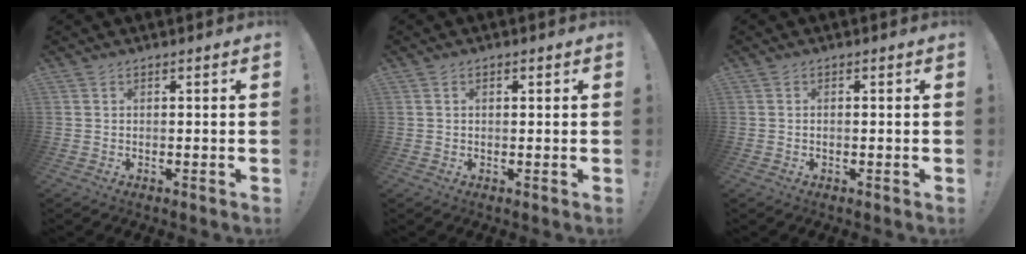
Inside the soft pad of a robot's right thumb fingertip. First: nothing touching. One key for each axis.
{"total": 0.8, "fx": 0.3, "fy": 0.6, "fz": 0.5, "tx": -0.002, "ty": 0.000, "tz": 0.004}
{"total": 0.6, "fx": -0.3, "fy": 0.2, "fz": 0.4, "tx": -0.013, "ty": 0.002, "tz": -0.005}